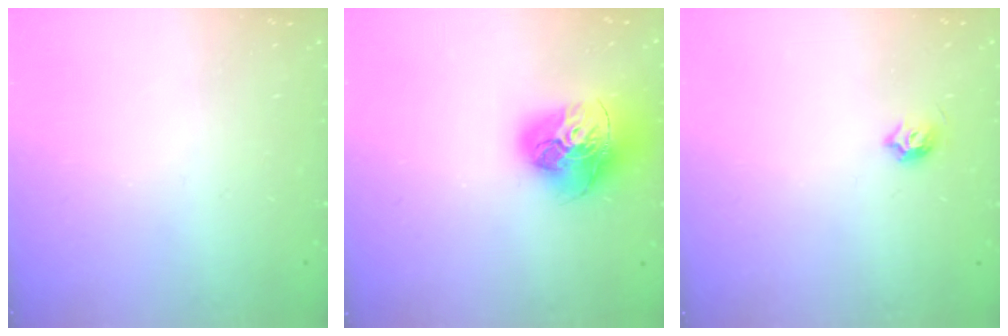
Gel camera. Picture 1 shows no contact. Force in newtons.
{"total": 17.4, "press": 17.3, "slide": 1.8}
{"total": 4.7, "press": 4.6, "slide": 1.2}